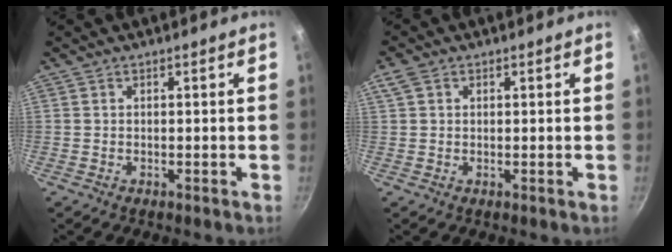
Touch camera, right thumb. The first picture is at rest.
{"total": 2.9, "force": [1.1, 2.1, 1.7], "torque": [-0.032, 0.008, 0.022]}